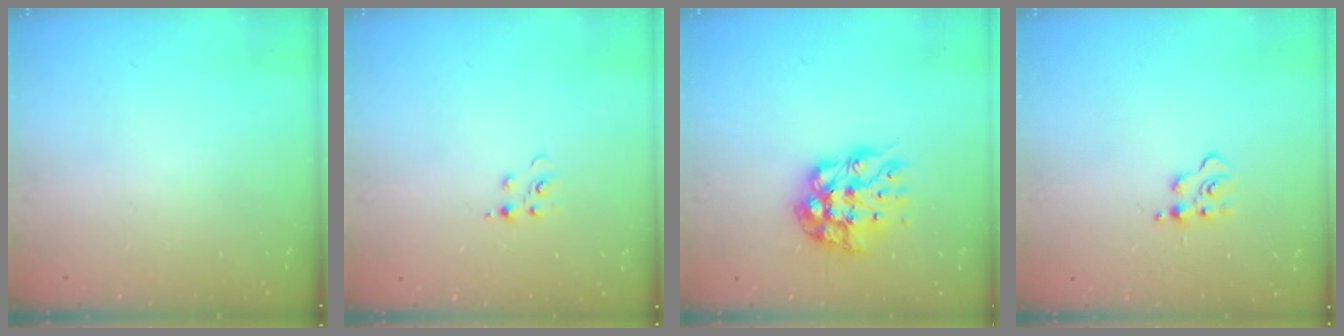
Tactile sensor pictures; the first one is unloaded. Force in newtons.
{"total": 4.7, "press": 4.7, "slide": 0.5}
{"total": 12.5, "press": 12.5, "slide": 1.1}
{"total": 5.0, "press": 5.0, "slide": 0.5}